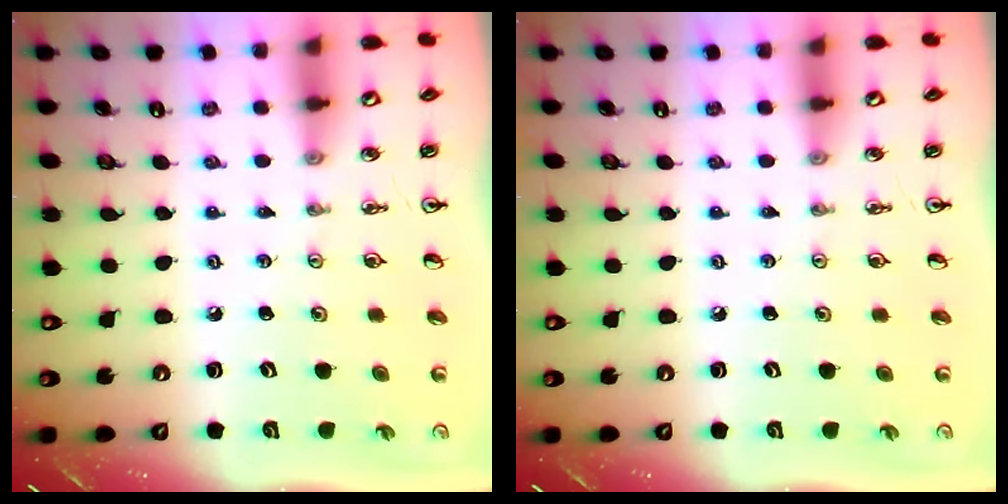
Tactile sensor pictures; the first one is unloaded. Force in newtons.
{"total": 0.0}